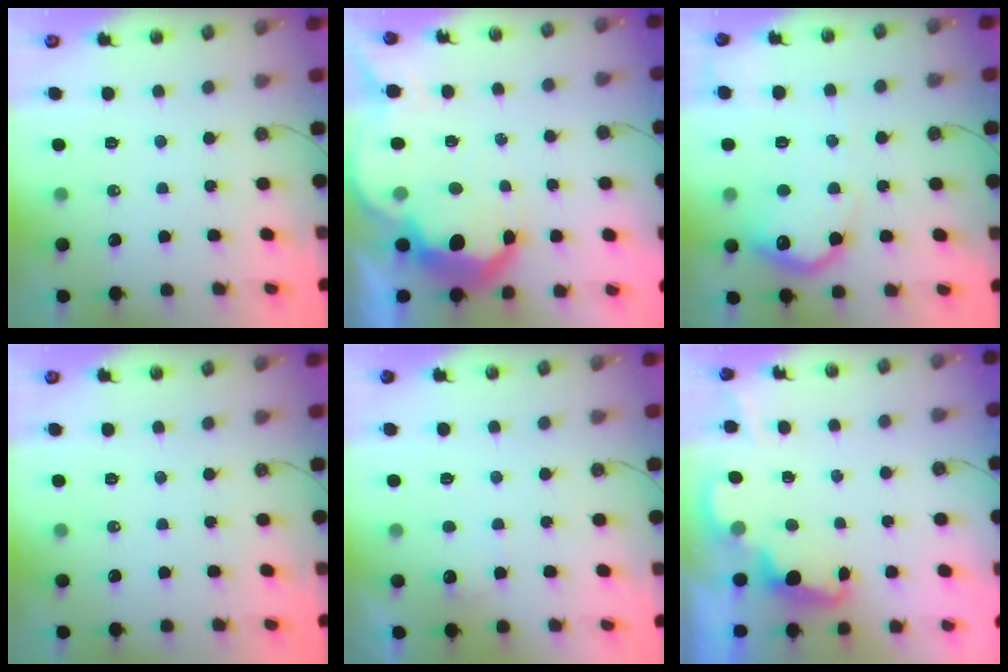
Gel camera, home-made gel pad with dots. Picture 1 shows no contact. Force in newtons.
{"total": 14.7, "press": 14.6, "slide": 0.9}
{"total": 16.9, "press": 16.9, "slide": 1.2}
{"total": 0.0}
{"total": 4.4, "press": 4.3, "slide": 0.6}
{"total": 2.3, "press": 2.2, "slide": 0.5}